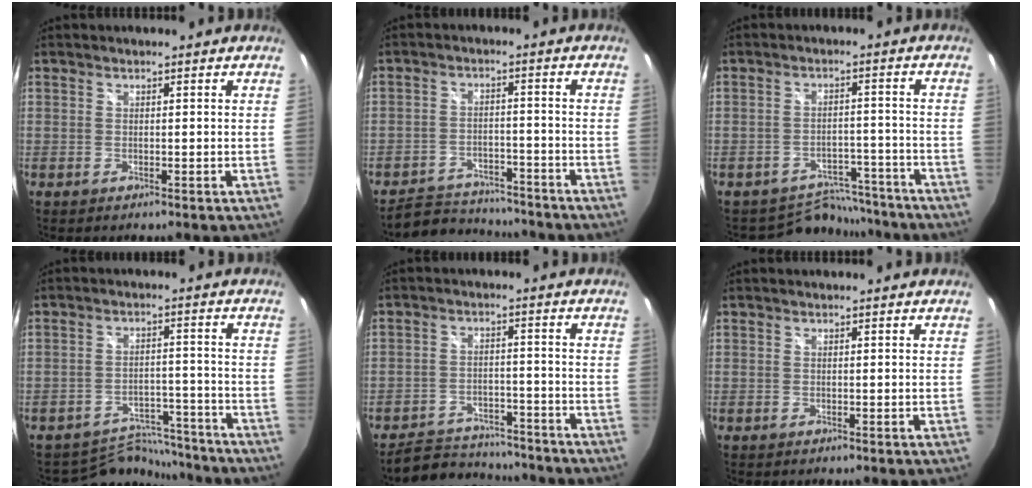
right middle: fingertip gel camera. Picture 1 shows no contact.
{"total": 11.1, "force": [-10.2, 3.5, 2.7], "torque": [-0.074, 0.013, -0.147]}
{"total": 9.1, "force": [-8.4, 3.5, -0.4], "torque": [0.002, 0.027, -0.116]}
{"total": 9.4, "force": [-8.9, 2.8, -0.2], "torque": [-0.007, 0.018, -0.132]}
{"total": 12.5, "force": [-11.3, 4.2, 3.3], "torque": [-0.086, 0.016, -0.157]}
{"total": 0.0}